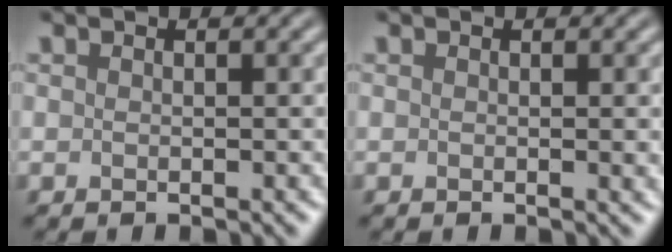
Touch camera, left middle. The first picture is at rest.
{"total": 0.6, "force": [0.1, 0.1, 0.6], "torque": [-0.006, -0.001, 0.000]}